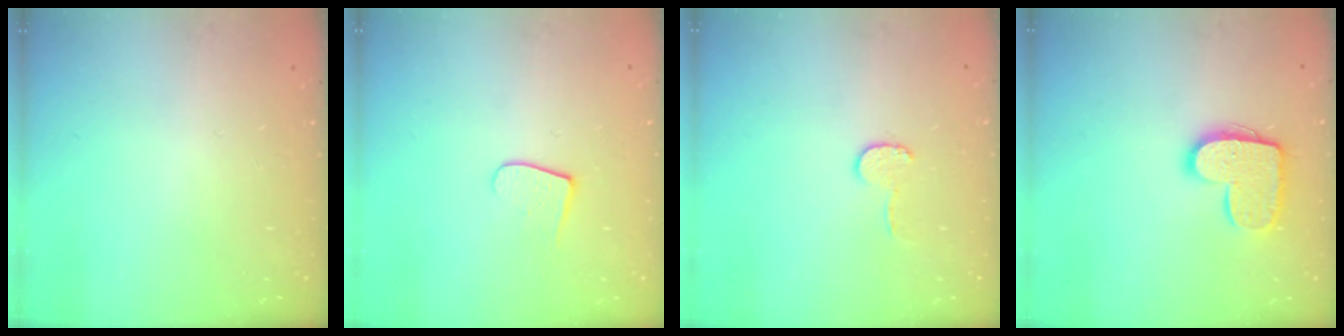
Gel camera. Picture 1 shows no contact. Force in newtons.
{"total": 6.7, "press": 6.7, "slide": 0.6}
{"total": 6.4, "press": 6.4, "slide": 0.6}
{"total": 13.2, "press": 13.2, "slide": 0.7}